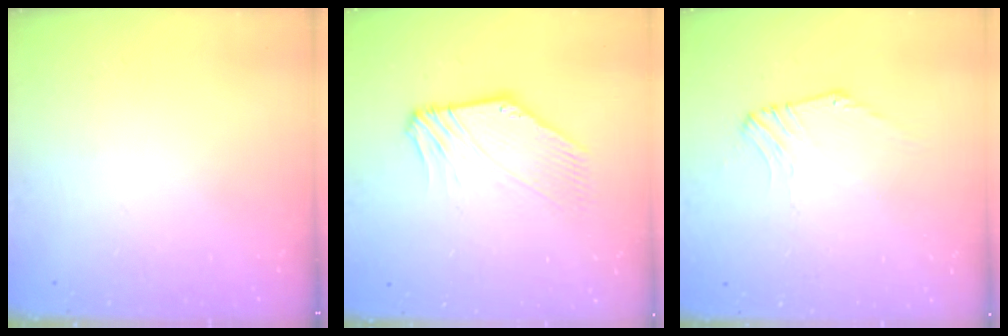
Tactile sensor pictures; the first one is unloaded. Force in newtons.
{"total": 1.7, "press": 1.7, "slide": 0.5}
{"total": 1.4, "press": 1.4, "slide": 0.4}